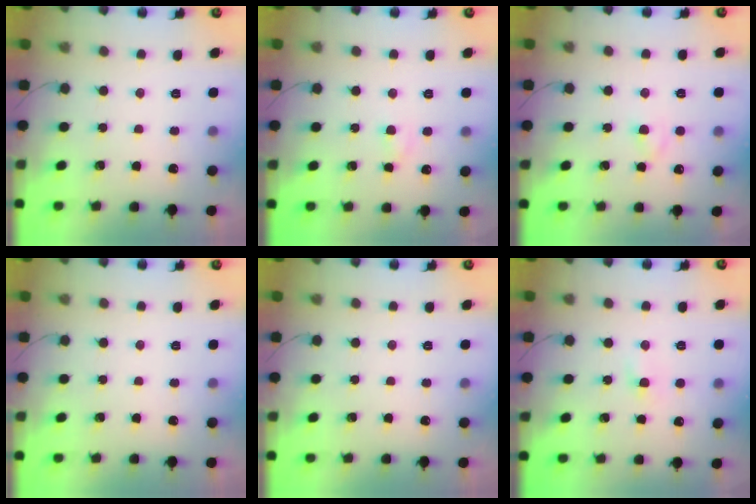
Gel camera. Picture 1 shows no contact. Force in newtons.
{"total": 2.9, "press": 2.7, "slide": 1.0}
{"total": 2.6, "press": 2.3, "slide": 1.2}
{"total": 0.0}
{"total": 0.0}
{"total": 1.5, "press": 1.2, "slide": 0.8}